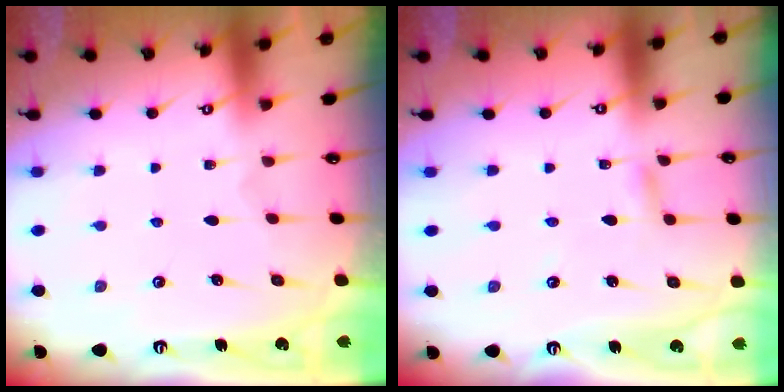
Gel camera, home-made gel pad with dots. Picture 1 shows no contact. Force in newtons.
{"total": 2.4, "press": 2.4, "slide": 0.2}